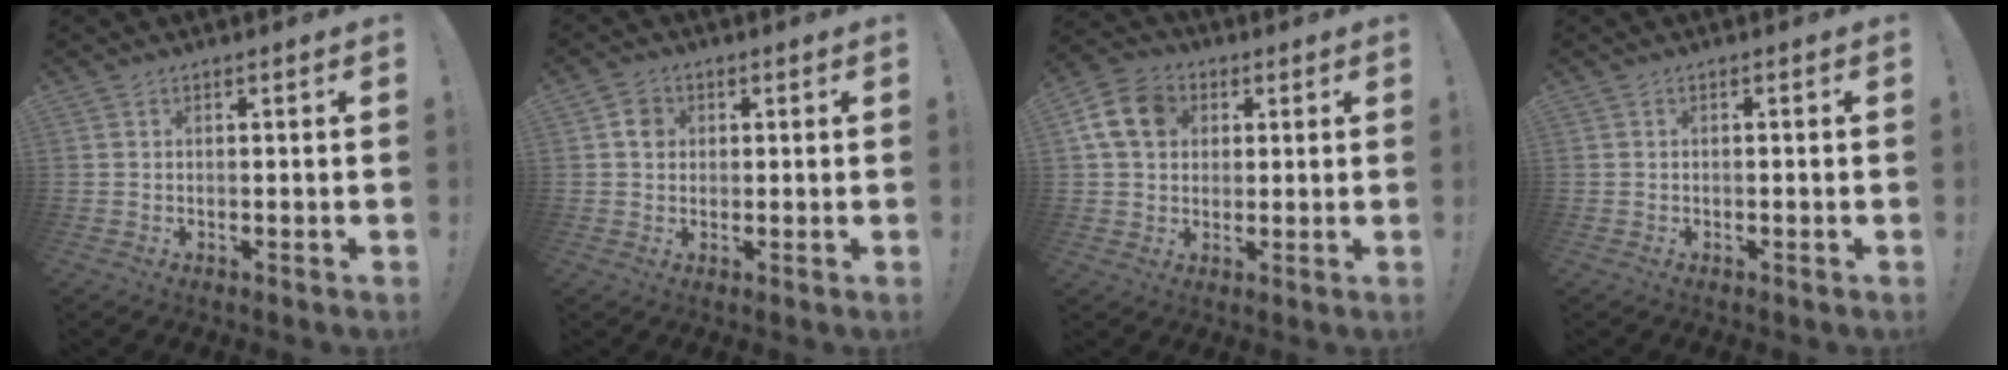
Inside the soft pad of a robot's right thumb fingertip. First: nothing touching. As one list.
[{"total": 4.3, "force": [0.9, 3.9, 1.5], "torque": [-0.013, 0.003, 0.014]}, {"total": 12.2, "force": [3.5, 9.7, 6.6], "torque": [-0.113, 0.002, 0.073]}, {"total": 0.6, "force": [-0.5, -0.1, 0.3], "torque": [-0.005, 0.000, -0.008]}]